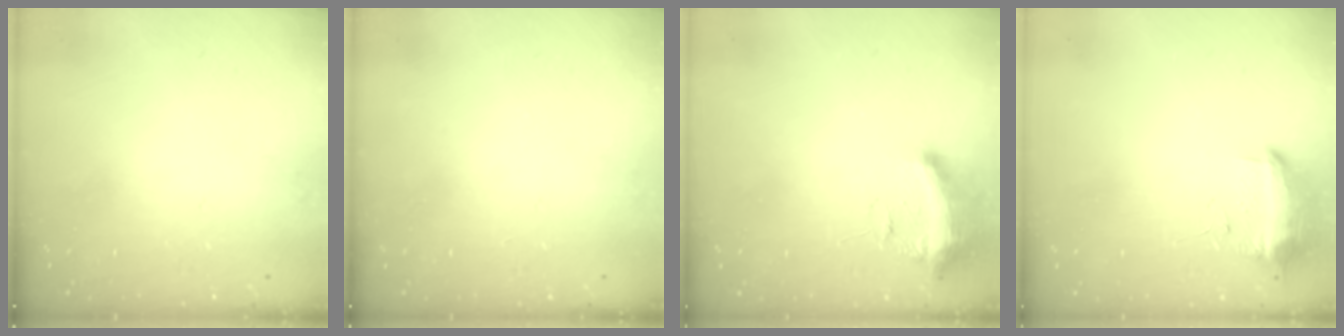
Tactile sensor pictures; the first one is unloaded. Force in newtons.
{"total": 0.0}
{"total": 9.8, "press": 9.8, "slide": 0.5}
{"total": 10.7, "press": 10.6, "slide": 0.7}